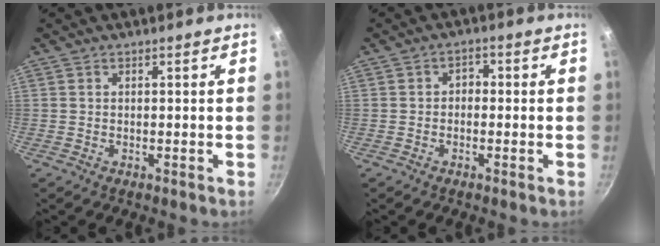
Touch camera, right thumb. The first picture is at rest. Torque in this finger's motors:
{"motor_torque": [-0.22, 0.00, 0.03, 0.06, 0.01]}